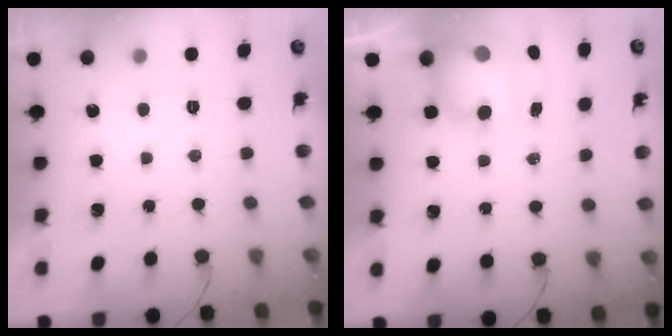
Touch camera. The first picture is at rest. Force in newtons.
{"total": 9.5, "press": 9.2, "slide": 2.6}